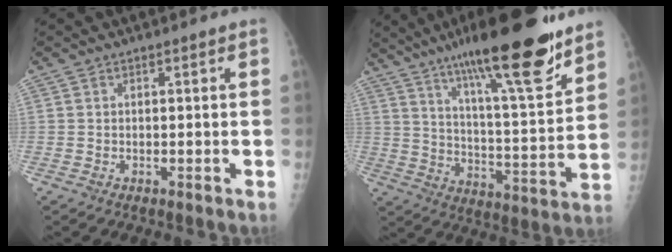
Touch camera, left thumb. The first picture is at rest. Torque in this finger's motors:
{"motor_torque": [1.31, -0.07, 1.38, -1.38, 0.37]}